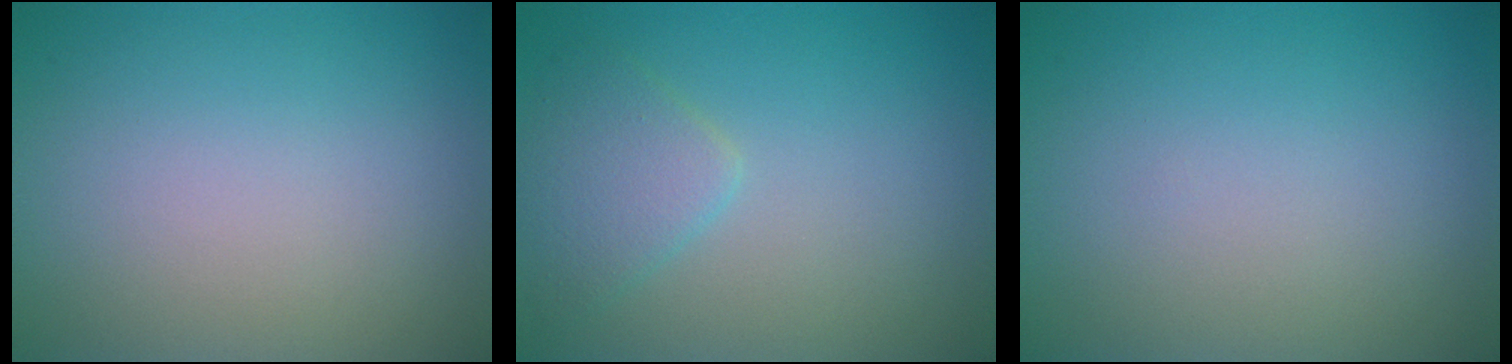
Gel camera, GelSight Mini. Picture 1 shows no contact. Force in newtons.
{"total": 2.6, "press": 2.6, "slide": 0.1}
{"total": 0.0}